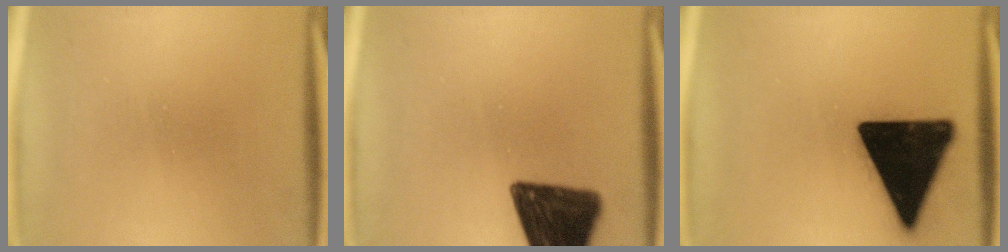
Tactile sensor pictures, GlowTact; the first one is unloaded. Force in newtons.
{"total": 15.3}
{"total": 19.0}